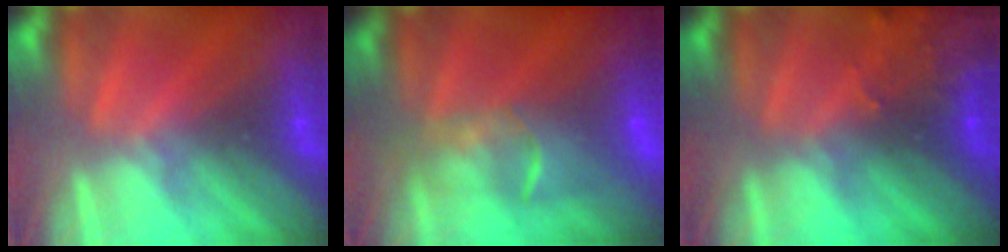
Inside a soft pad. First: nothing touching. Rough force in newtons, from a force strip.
{"total": 5.8}
{"total": 7.0}